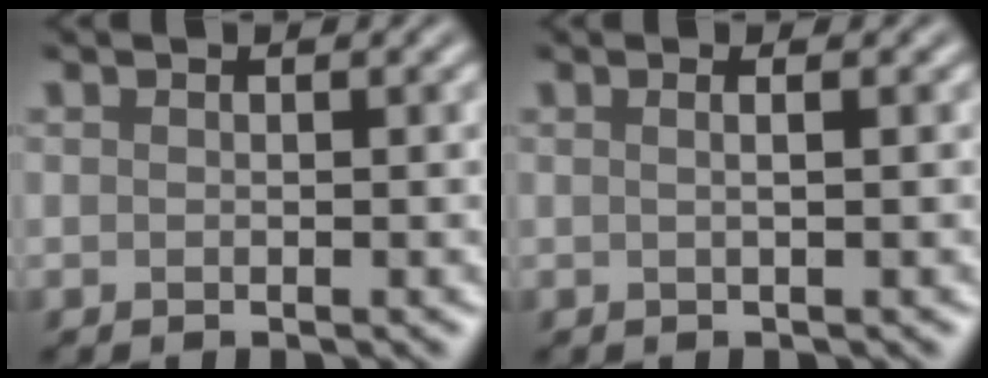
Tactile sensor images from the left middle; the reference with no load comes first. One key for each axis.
{"total": 2.0, "fx": 0.6, "fy": 1.0, "fz": 1.6, "tx": -0.006, "ty": 0.011, "tz": -0.015}